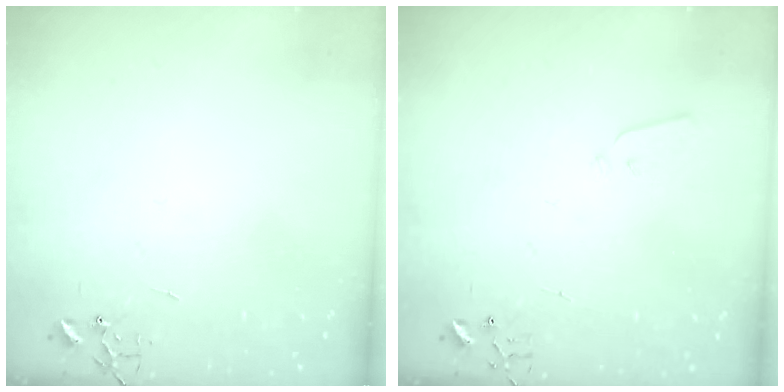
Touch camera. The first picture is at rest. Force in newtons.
{"total": 3.0, "press": 2.9, "slide": 0.7}